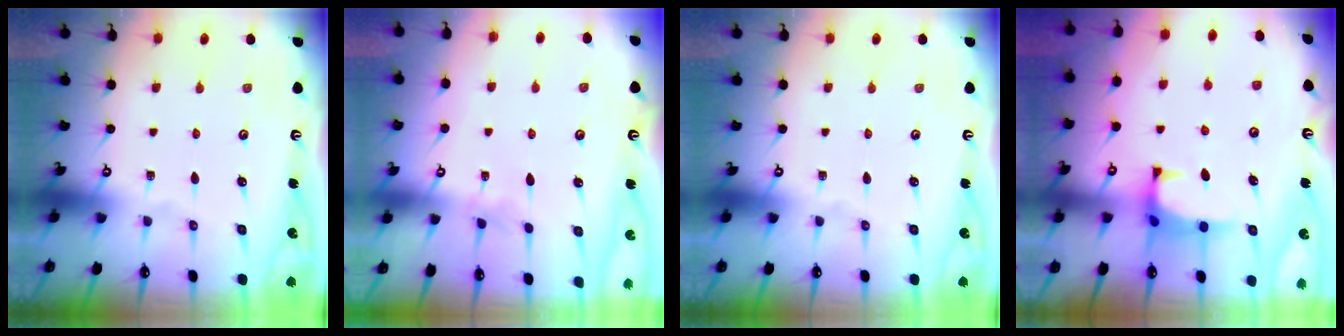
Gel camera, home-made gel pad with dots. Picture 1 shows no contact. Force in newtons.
{"total": 2.7, "press": 2.7, "slide": 0.3}
{"total": 0.0}
{"total": 1.3, "press": 1.2, "slide": 0.6}